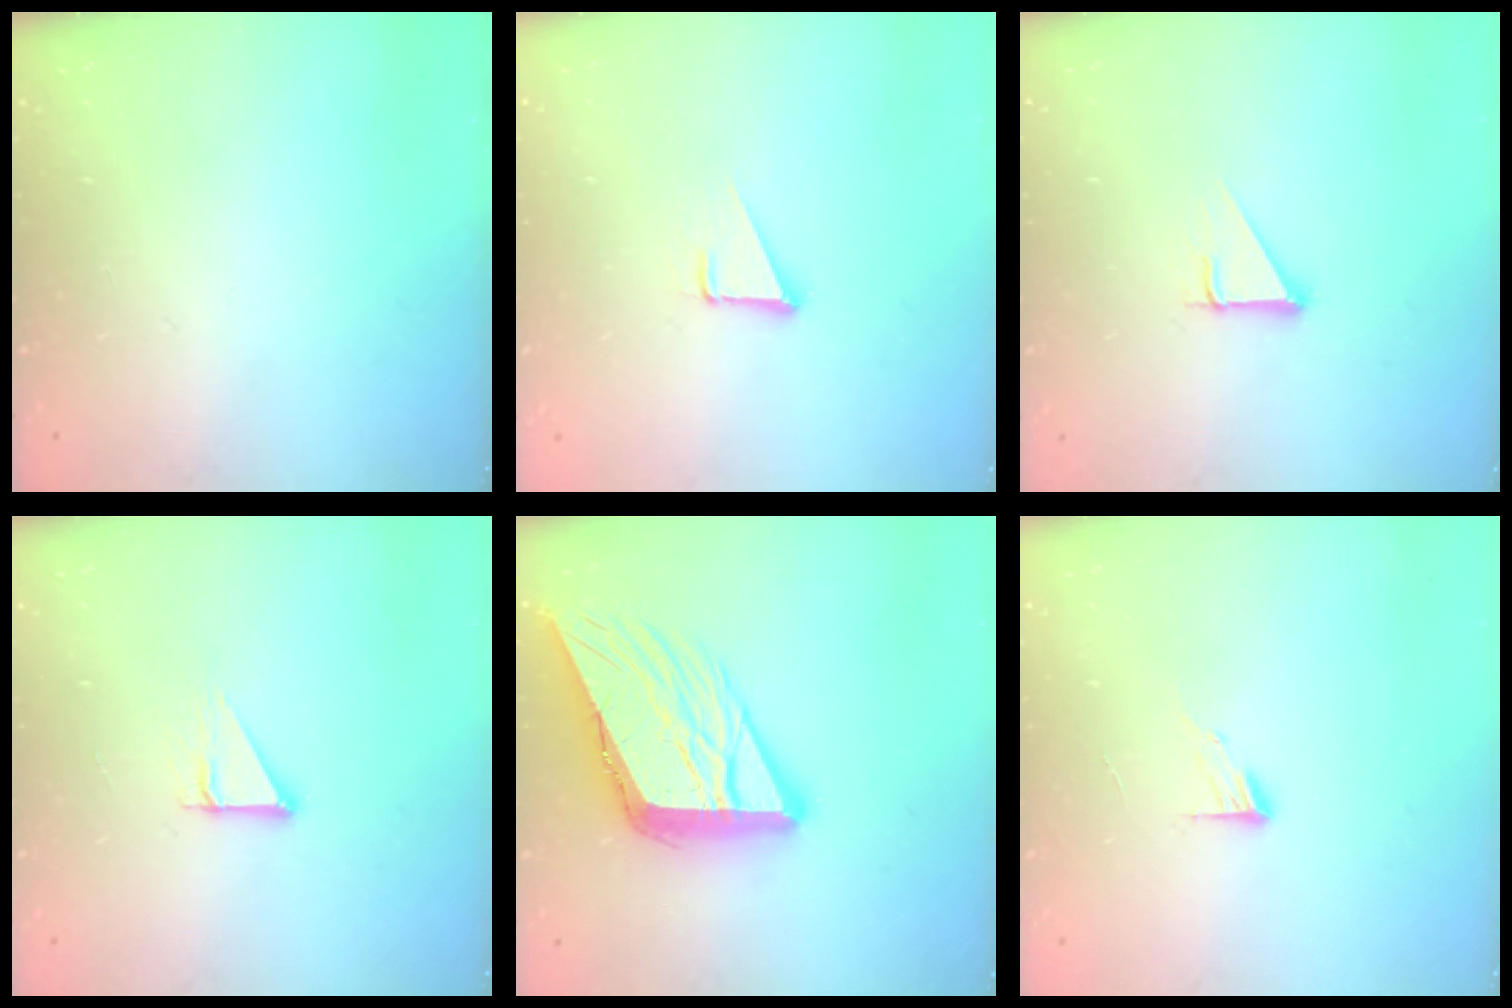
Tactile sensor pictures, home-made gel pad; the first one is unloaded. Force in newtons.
{"total": 3.4, "press": 2.4, "slide": 2.4}
{"total": 2.9, "press": 2.9, "slide": 0.1}
{"total": 3.7, "press": 3.7, "slide": 0.2}
{"total": 16.4, "press": 16.2, "slide": 2.8}
{"total": 6.2, "press": 6.2, "slide": 0.6}